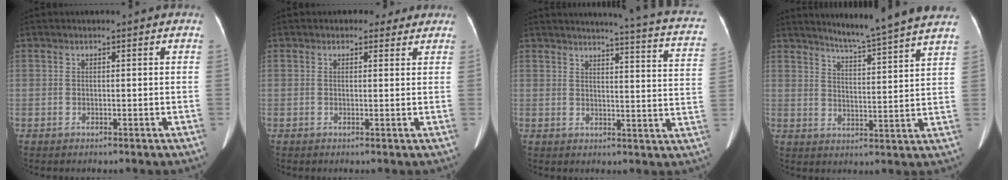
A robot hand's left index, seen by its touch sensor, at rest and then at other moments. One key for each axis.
{"total": 2.2, "fx": 1.6, "fy": 1.4, "fz": 0.5, "tx": -0.003, "ty": 0.006, "tz": 0.018}
{"total": 16.2, "fx": 14.1, "fy": 0.3, "fz": 8.0, "tx": -0.101, "ty": -0.063, "tz": 0.138}
{"total": 13.0, "fx": 11.8, "fy": -1.8, "fz": 5.1, "tx": -0.086, "ty": -0.026, "tz": 0.155}